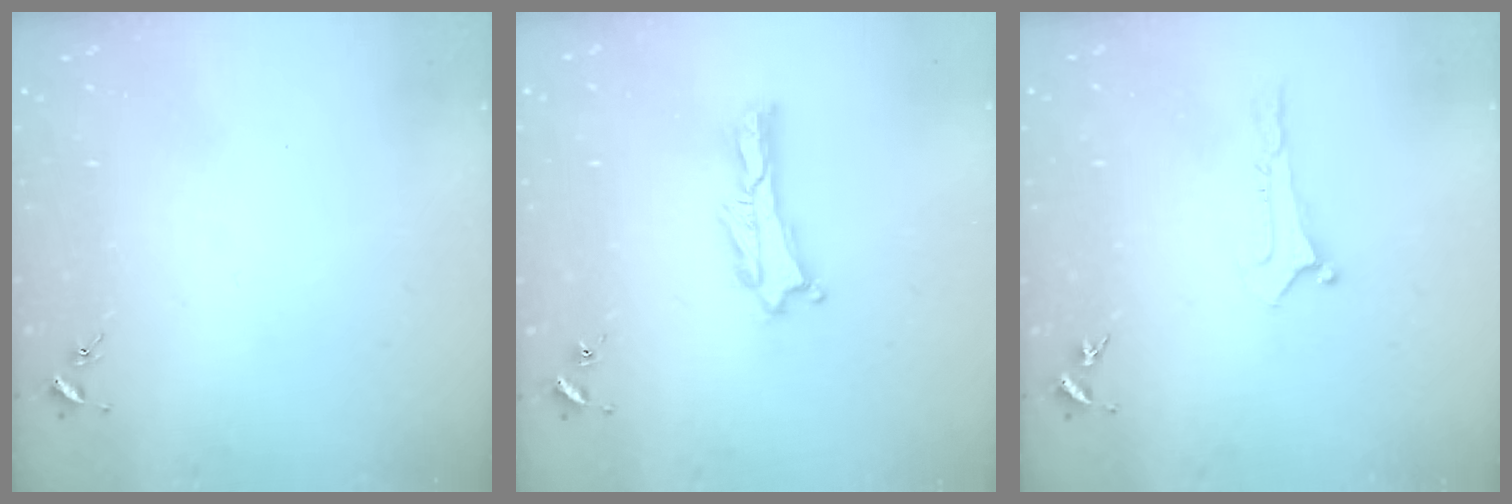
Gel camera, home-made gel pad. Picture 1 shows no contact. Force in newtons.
{"total": 0.7, "press": 0.6, "slide": 0.2}
{"total": 0.0}